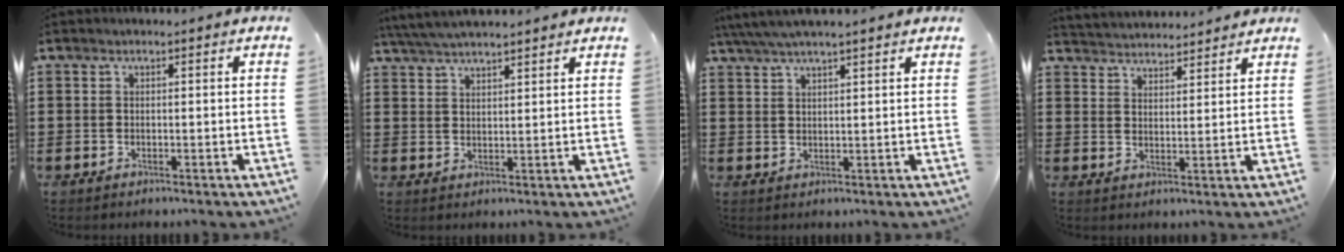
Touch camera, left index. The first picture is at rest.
{"total": 4.2, "force": [4.1, 0.1, 1.3], "torque": [-0.038, -0.010, 0.074]}
{"total": 3.9, "force": [3.3, 0.2, 2.0], "torque": [-0.047, -0.005, 0.060]}
{"total": 3.5, "force": [3.5, 0.0, -0.5], "torque": [-0.003, -0.017, 0.063]}